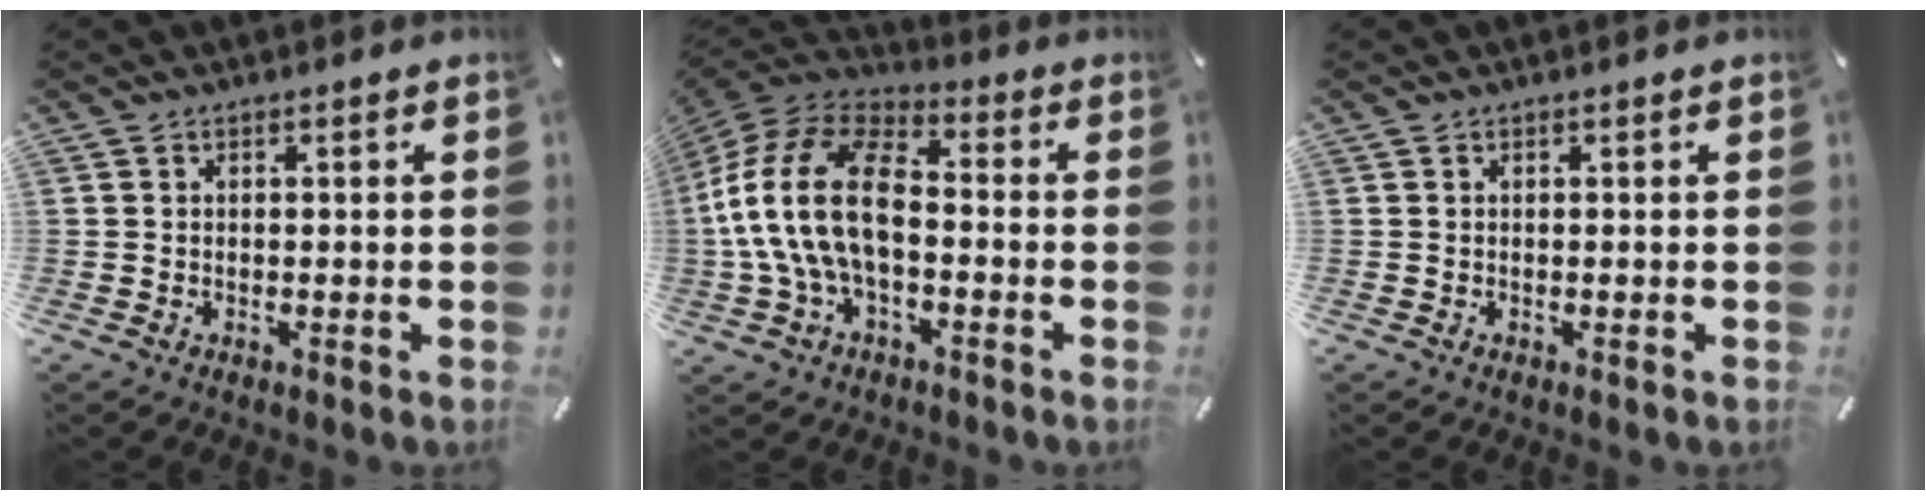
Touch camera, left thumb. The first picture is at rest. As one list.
[{"total": 18.9, "force": [-2.2, 11.4, 14.9], "torque": [-0.322, 0.020, -0.042]}, {"total": 0.0}]